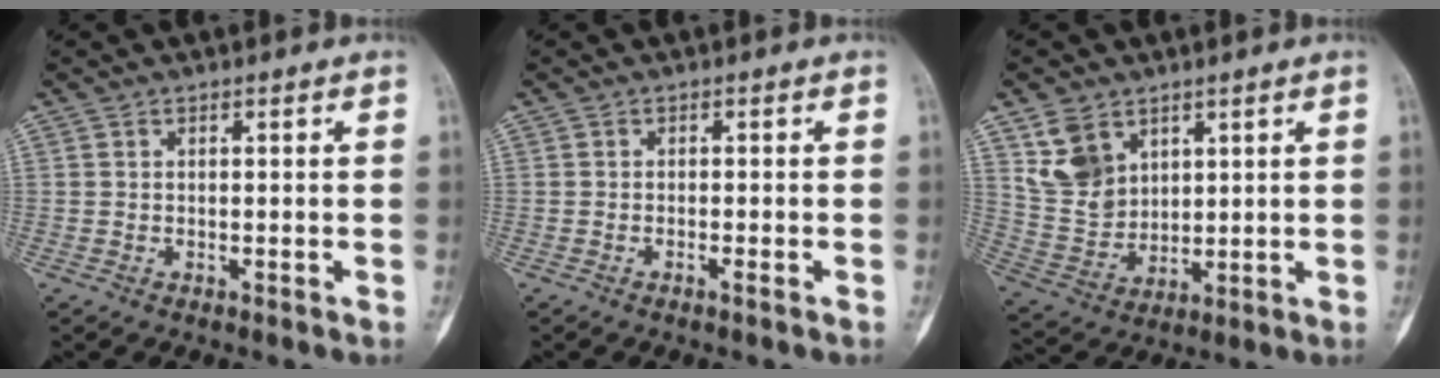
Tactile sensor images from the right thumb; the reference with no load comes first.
{"total": 0.9, "force": [-0.5, 0.0, 0.7], "torque": [-0.015, 0.003, -0.009]}
{"total": 9.8, "force": [5.2, 7.0, 4.4], "torque": [-0.068, -0.025, 0.119]}